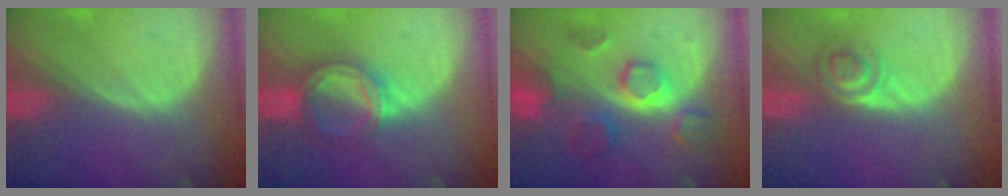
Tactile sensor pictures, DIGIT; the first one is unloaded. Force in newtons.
{"total": 5.9, "press": 5.5, "slide": 2.0}
{"total": 8.6, "press": 7.7, "slide": 3.7}
{"total": 3.5, "press": 3.4, "slide": 0.9}